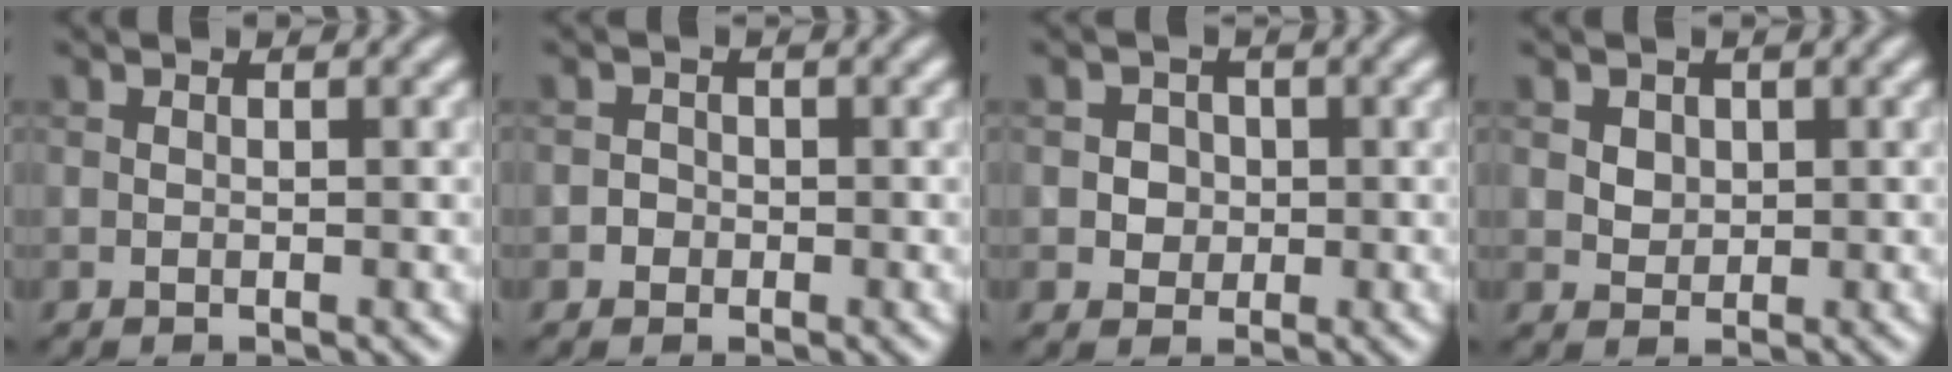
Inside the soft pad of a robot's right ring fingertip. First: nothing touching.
{"total": 1.0, "force": [-0.4, 0.9, 0.1], "torque": [0.008, 0.001, -0.011]}
{"total": 2.4, "force": [0.2, 2.2, 0.9], "torque": [0.003, 0.005, 0.001]}
{"total": 2.2, "force": [0.9, 1.7, 1.0], "torque": [-0.028, 0.004, 0.027]}